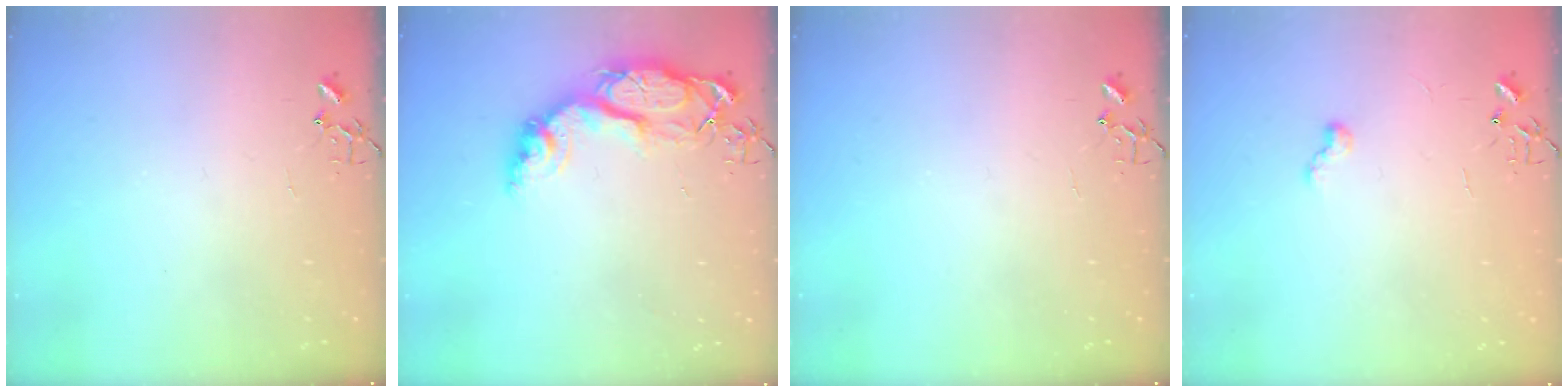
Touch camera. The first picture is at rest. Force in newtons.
{"total": 13.9, "press": 13.9, "slide": 1.3}
{"total": 0.0}
{"total": 5.3, "press": 5.2, "slide": 0.6}